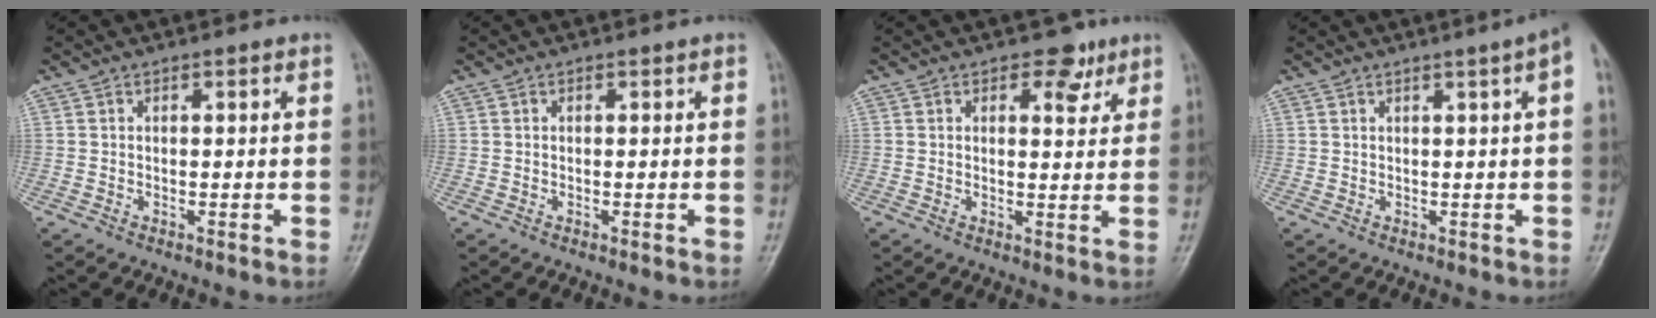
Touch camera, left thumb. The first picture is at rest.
{"total": 0.0}
{"total": 4.5, "force": [2.7, 2.7, 2.5], "torque": [-0.003, -0.012, 0.034]}
{"total": 3.5, "force": [1.1, -0.5, 3.2], "torque": [-0.043, 0.005, 0.016]}